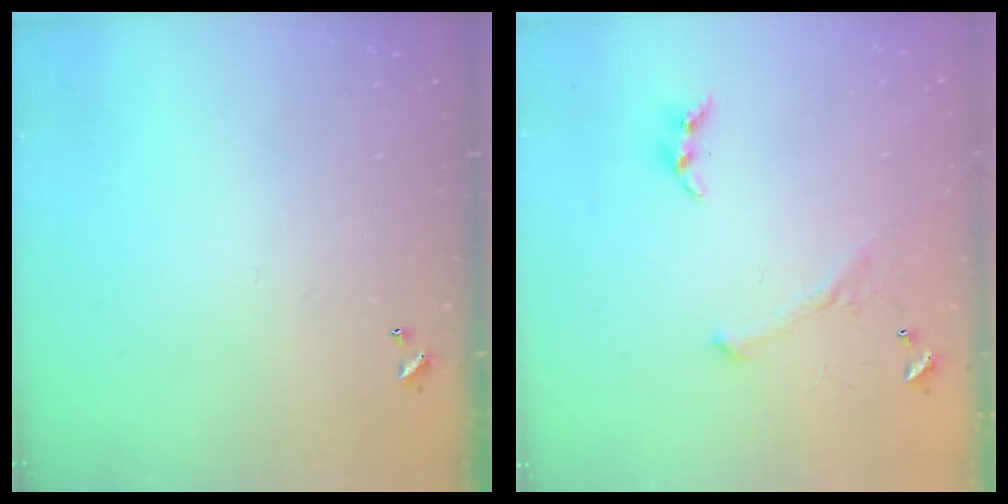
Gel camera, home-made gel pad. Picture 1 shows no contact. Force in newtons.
{"total": 2.8, "press": 2.6, "slide": 1.0}